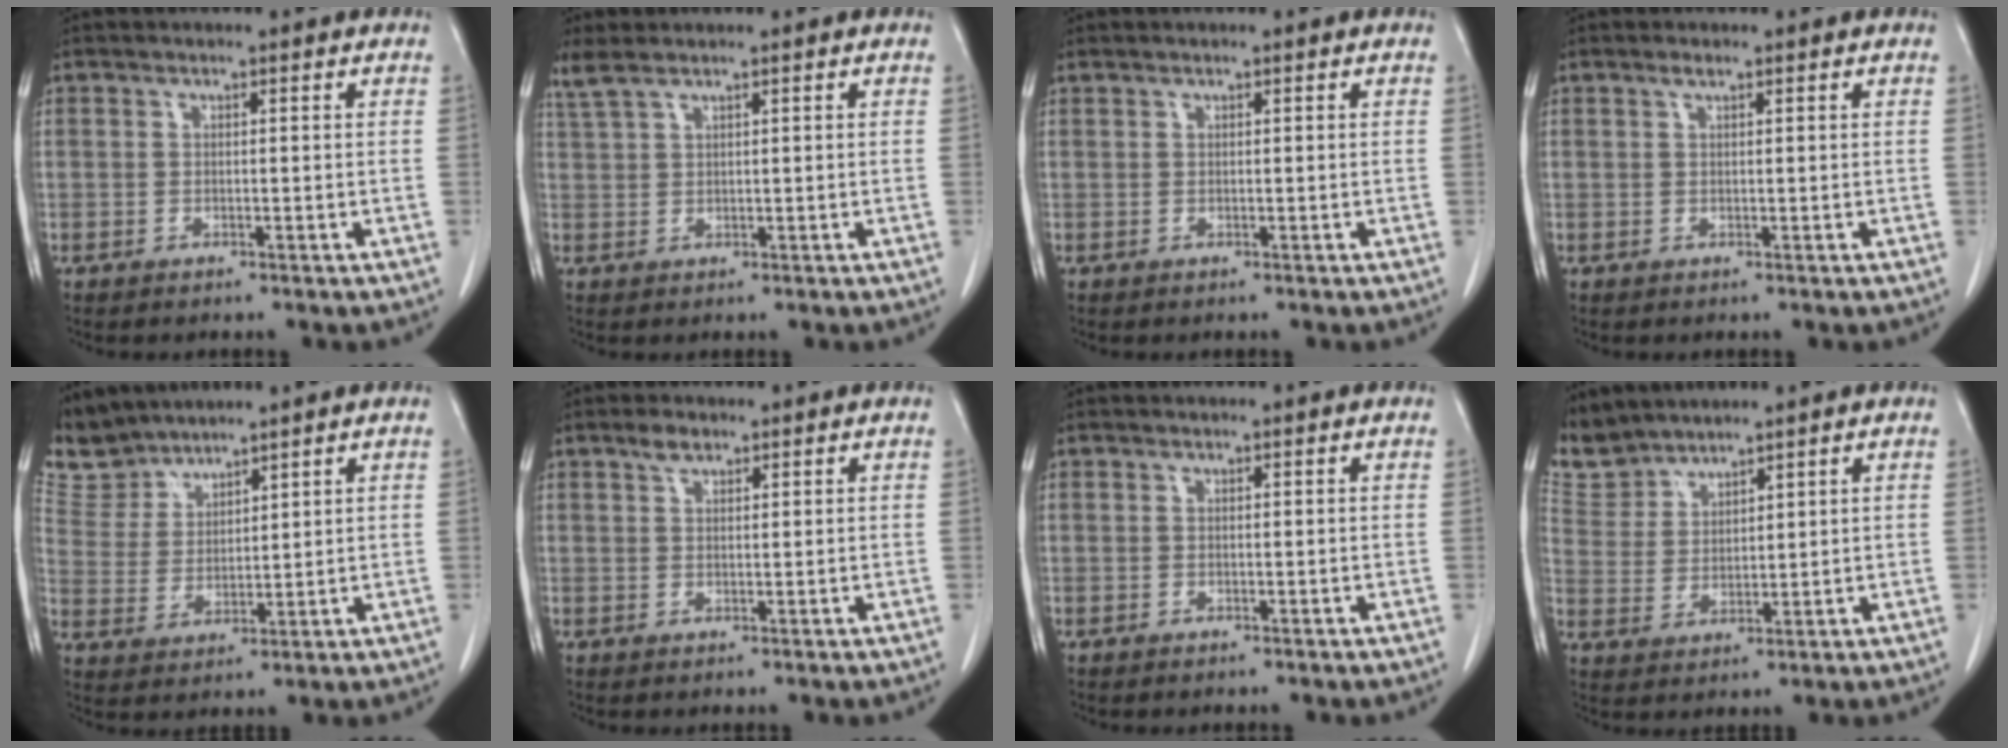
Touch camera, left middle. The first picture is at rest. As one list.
[{"total": 2.4, "force": [2.1, 0.3, 1.2], "torque": [-0.037, 0.012, 0.051]}, {"total": 0.0}, {"total": 0.8, "force": [0.6, 0.0, 0.5], "torque": [-0.013, 0.001, 0.011]}, {"total": 6.2, "force": [6.0, 1.6, -0.2], "torque": [-0.008, 0.008, 0.134]}, {"total": 1.8, "force": [1.4, 0.8, 0.9], "torque": [-0.019, 0.002, 0.025]}, {"total": 0.0}, {"total": 5.6, "force": [5.5, 1.3, -0.4], "torque": [-0.003, 0.006, 0.124]}]